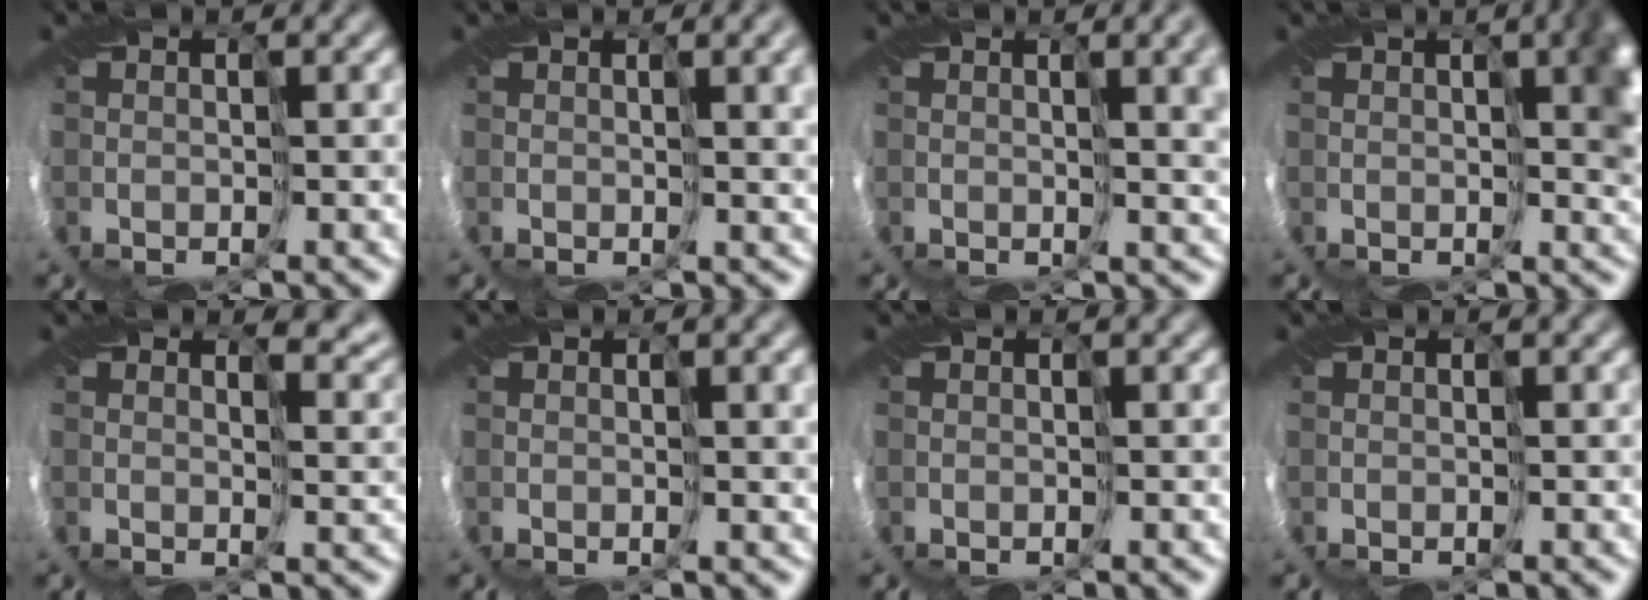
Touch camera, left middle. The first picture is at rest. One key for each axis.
{"total": 4.4, "fx": 1.8, "fy": 0.9, "fz": 3.9, "tx": -0.062, "ty": -0.002, "tz": 0.039}
{"total": 5.6, "fx": 2.1, "fy": 1.3, "fz": 5.0, "tx": -0.075, "ty": -0.003, "tz": 0.046}
{"total": 5.4, "fx": 1.9, "fy": 1.6, "fz": 4.8, "tx": -0.066, "ty": 0.005, "tz": 0.027}
{"total": 3.9, "fx": 3.3, "fy": 1.5, "fz": 1.4, "tx": -0.030, "ty": -0.002, "tz": 0.052}
{"total": 2.0, "fx": 0.9, "fy": 0.2, "fz": 1.8, "tx": -0.029, "ty": 0.002, "tz": 0.015}
{"total": 0.0}
{"total": 0.0}